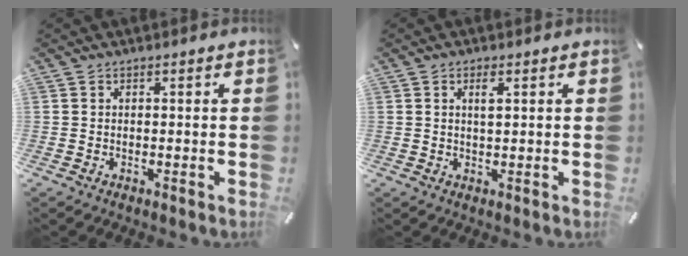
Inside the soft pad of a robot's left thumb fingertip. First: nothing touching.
{"total": 2.3, "force": [0.9, 0.7, 2.0], "torque": [-0.035, 0.001, 0.012]}